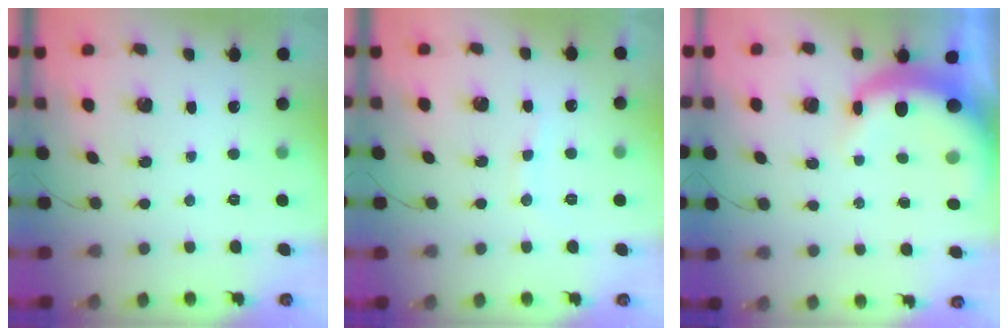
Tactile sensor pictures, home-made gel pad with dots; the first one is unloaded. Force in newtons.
{"total": 3.7, "press": 3.6, "slide": 0.9}
{"total": 9.2, "press": 9.2, "slide": 1.2}